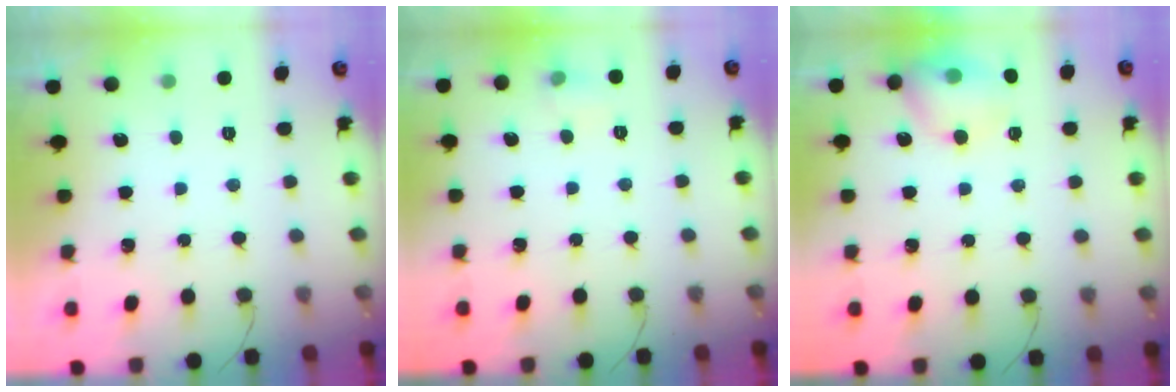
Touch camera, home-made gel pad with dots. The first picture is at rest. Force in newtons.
{"total": 5.0, "press": 4.7, "slide": 1.4}
{"total": 11.8, "press": 11.6, "slide": 1.8}